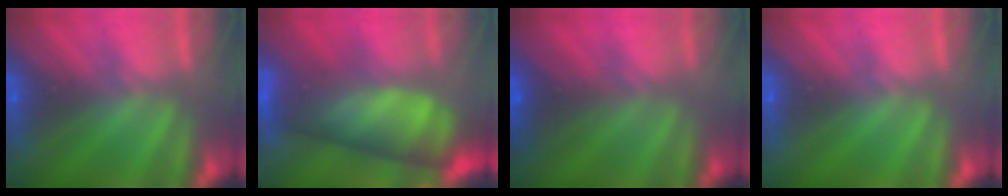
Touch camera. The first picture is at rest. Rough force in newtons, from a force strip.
{"total": 9.3}
{"total": 6.8}
{"total": 0.0}